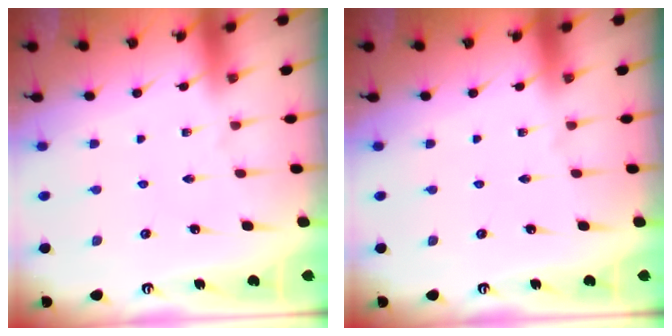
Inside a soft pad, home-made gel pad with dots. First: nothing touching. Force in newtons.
{"total": 0.0}